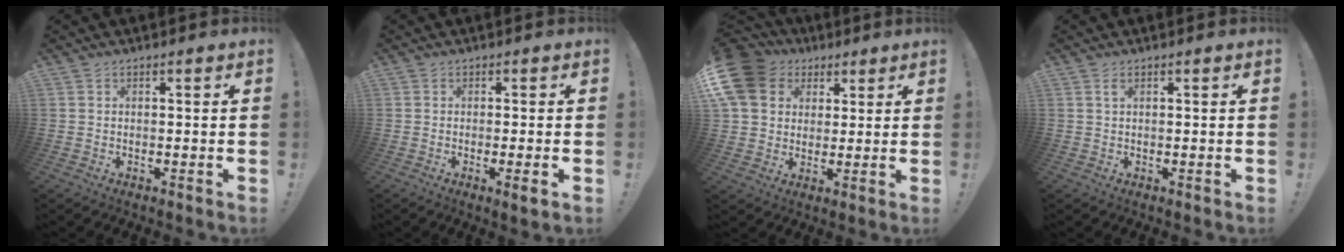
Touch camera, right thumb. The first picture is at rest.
{"total": 3.1, "force": [-0.8, -0.4, 3.0], "torque": [-0.053, -0.004, -0.012]}
{"total": 14.7, "force": [5.4, 11.8, 6.8], "torque": [-0.118, -0.019, 0.110]}
{"total": 1.2, "force": [0.5, 0.4, 1.0], "torque": [-0.017, 0.000, 0.008]}